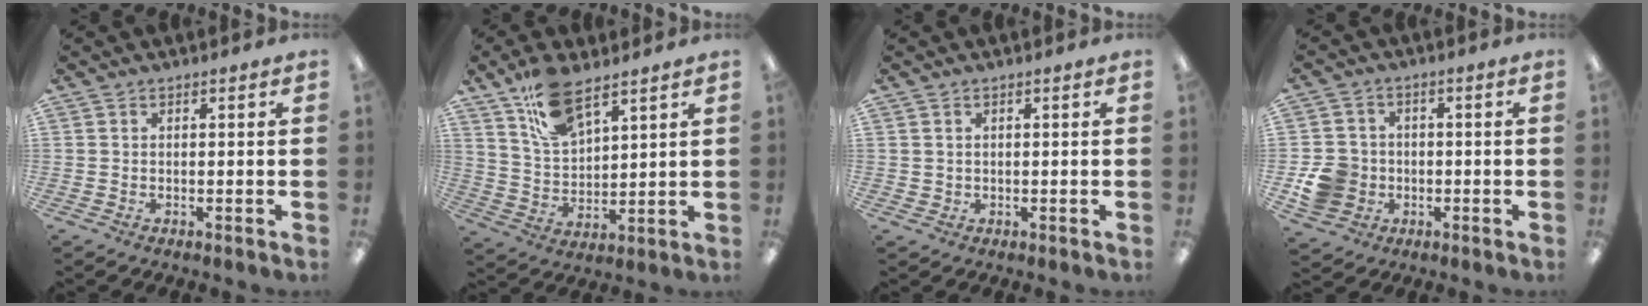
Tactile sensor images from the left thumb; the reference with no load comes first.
{"total": 11.6, "force": [8.6, 4.7, 6.2], "torque": [-0.127, -0.034, 0.160]}
{"total": 1.2, "force": [0.5, 1.1, 0.0], "torque": [-0.002, 0.003, 0.008]}
{"total": 8.6, "force": [-1.9, 7.9, 2.8], "torque": [-0.065, 0.017, -0.031]}